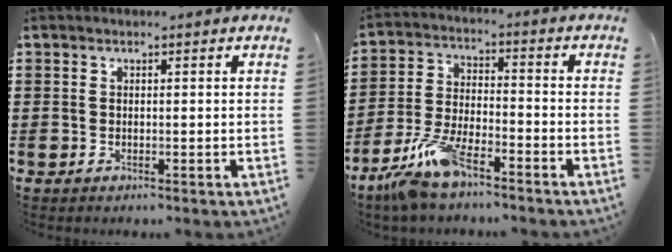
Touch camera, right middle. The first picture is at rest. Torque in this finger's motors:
{"motor_torque": [1.12, -1.02, 0.21, 0.20]}